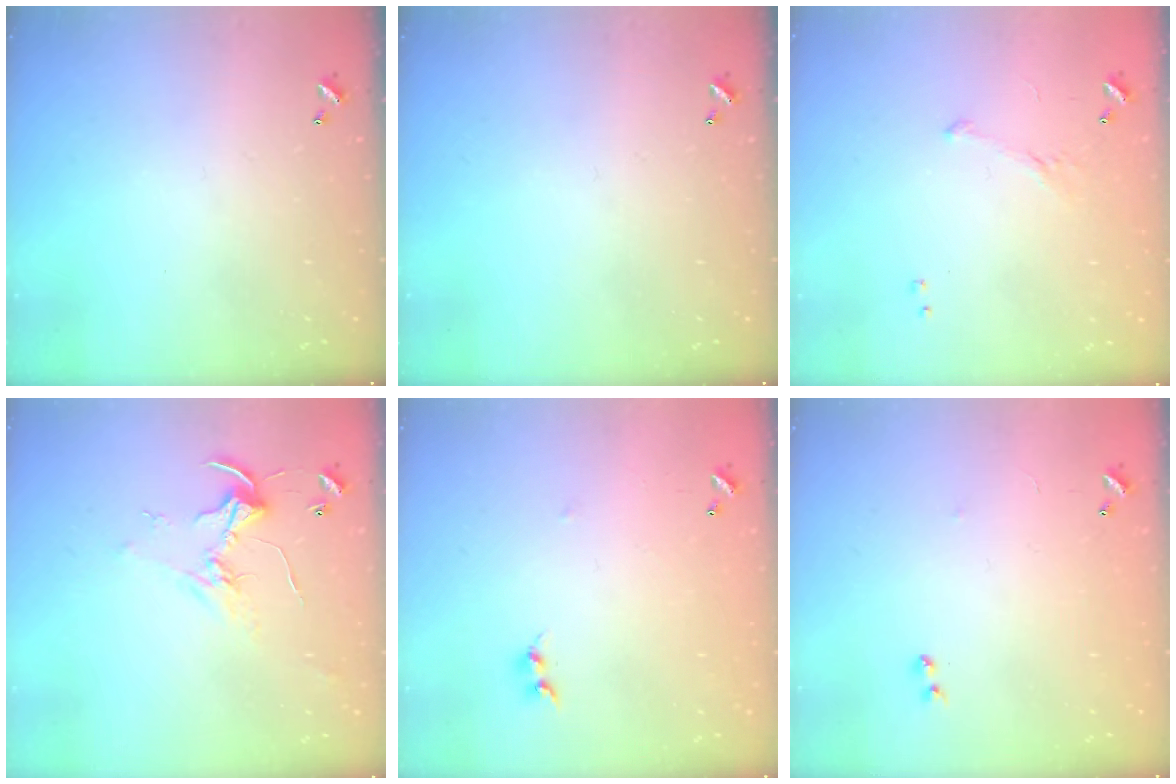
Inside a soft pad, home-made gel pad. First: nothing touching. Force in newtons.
{"total": 0.0}
{"total": 5.4, "press": 5.3, "slide": 1.0}
{"total": 2.5, "press": 2.5, "slide": 0.2}
{"total": 7.6, "press": 7.6, "slide": 0.4}
{"total": 7.2, "press": 7.2, "slide": 0.5}